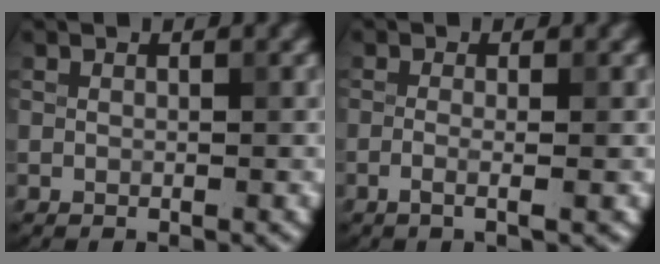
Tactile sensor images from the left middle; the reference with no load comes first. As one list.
[{"total": 2.0, "force": [-0.4, 0.6, 1.9], "torque": [-0.027, -0.001, -0.017]}]